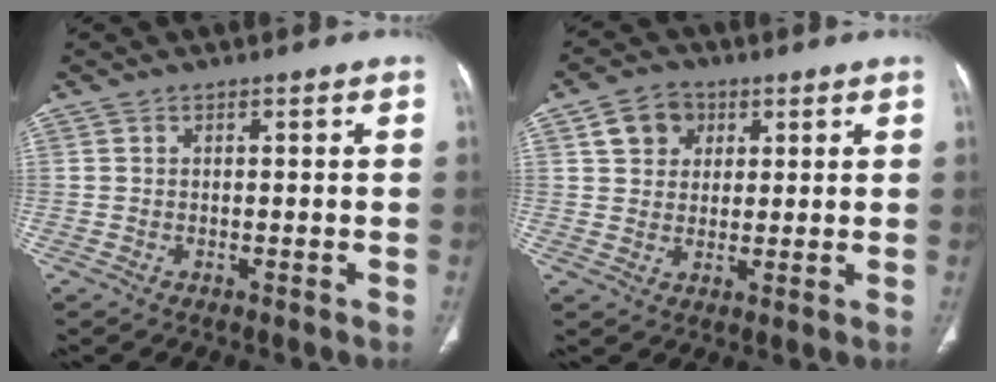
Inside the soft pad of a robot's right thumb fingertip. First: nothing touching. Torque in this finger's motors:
{"motor_torque": [0.01, 0.01, 0.25, -0.34, 0.12]}